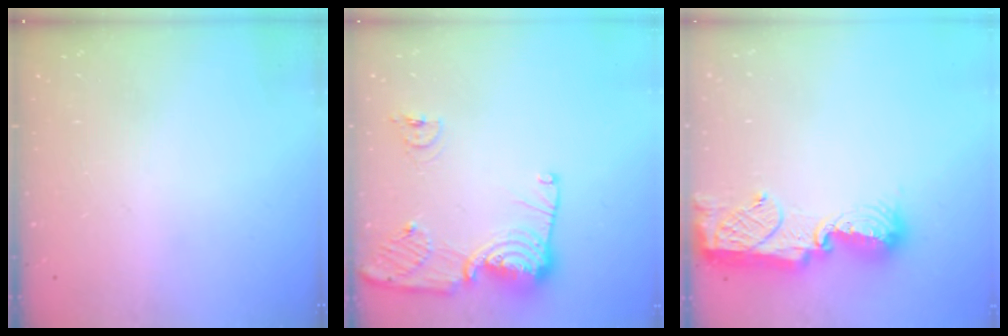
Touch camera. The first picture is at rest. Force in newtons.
{"total": 14.2, "press": 14.1, "slide": 1.6}
{"total": 11.0, "press": 11.0, "slide": 0.6}